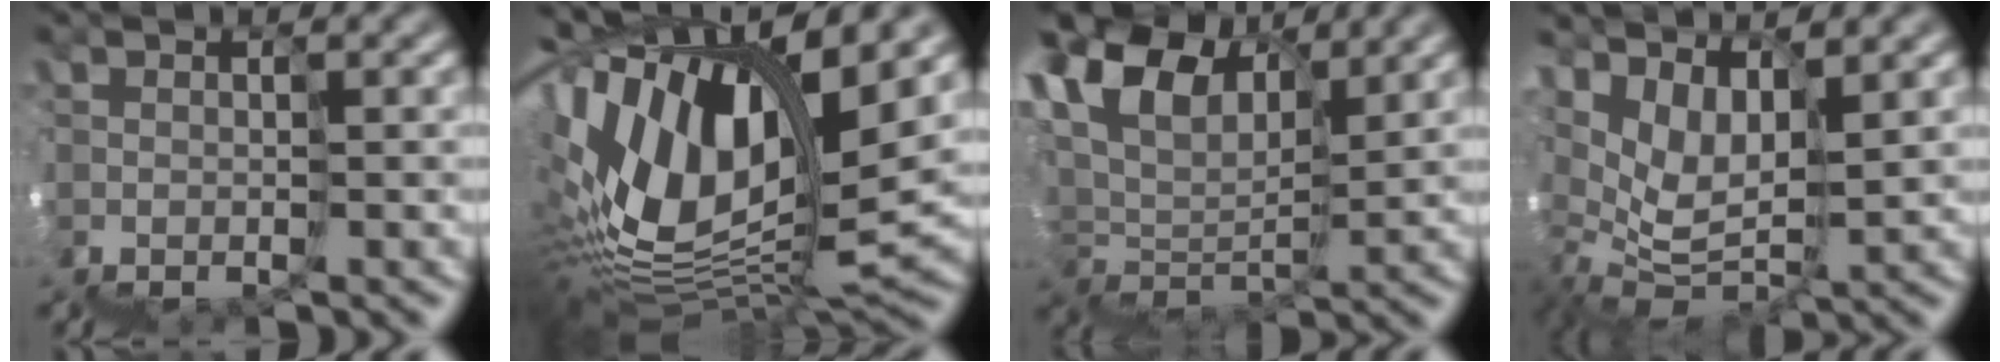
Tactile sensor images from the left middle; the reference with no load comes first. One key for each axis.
{"total": 10.4, "fx": 5.6, "fy": 3.8, "fz": 7.9, "tx": -0.170, "ty": 0.050, "tz": 0.083}
{"total": 6.5, "fx": 6.4, "fy": 1.4, "fz": 0.1, "tx": -0.028, "ty": 0.052, "tz": 0.102}
{"total": 4.2, "fx": 4.1, "fy": -0.8, "fz": -0.8, "tx": 0.008, "ty": 0.031, "tz": 0.069}